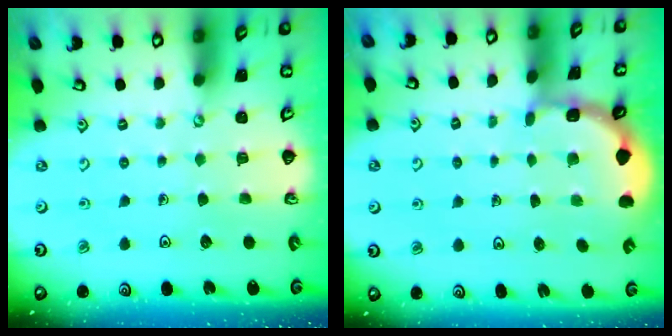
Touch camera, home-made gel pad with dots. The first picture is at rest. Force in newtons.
{"total": 2.1, "press": 2.1, "slide": 0.2}